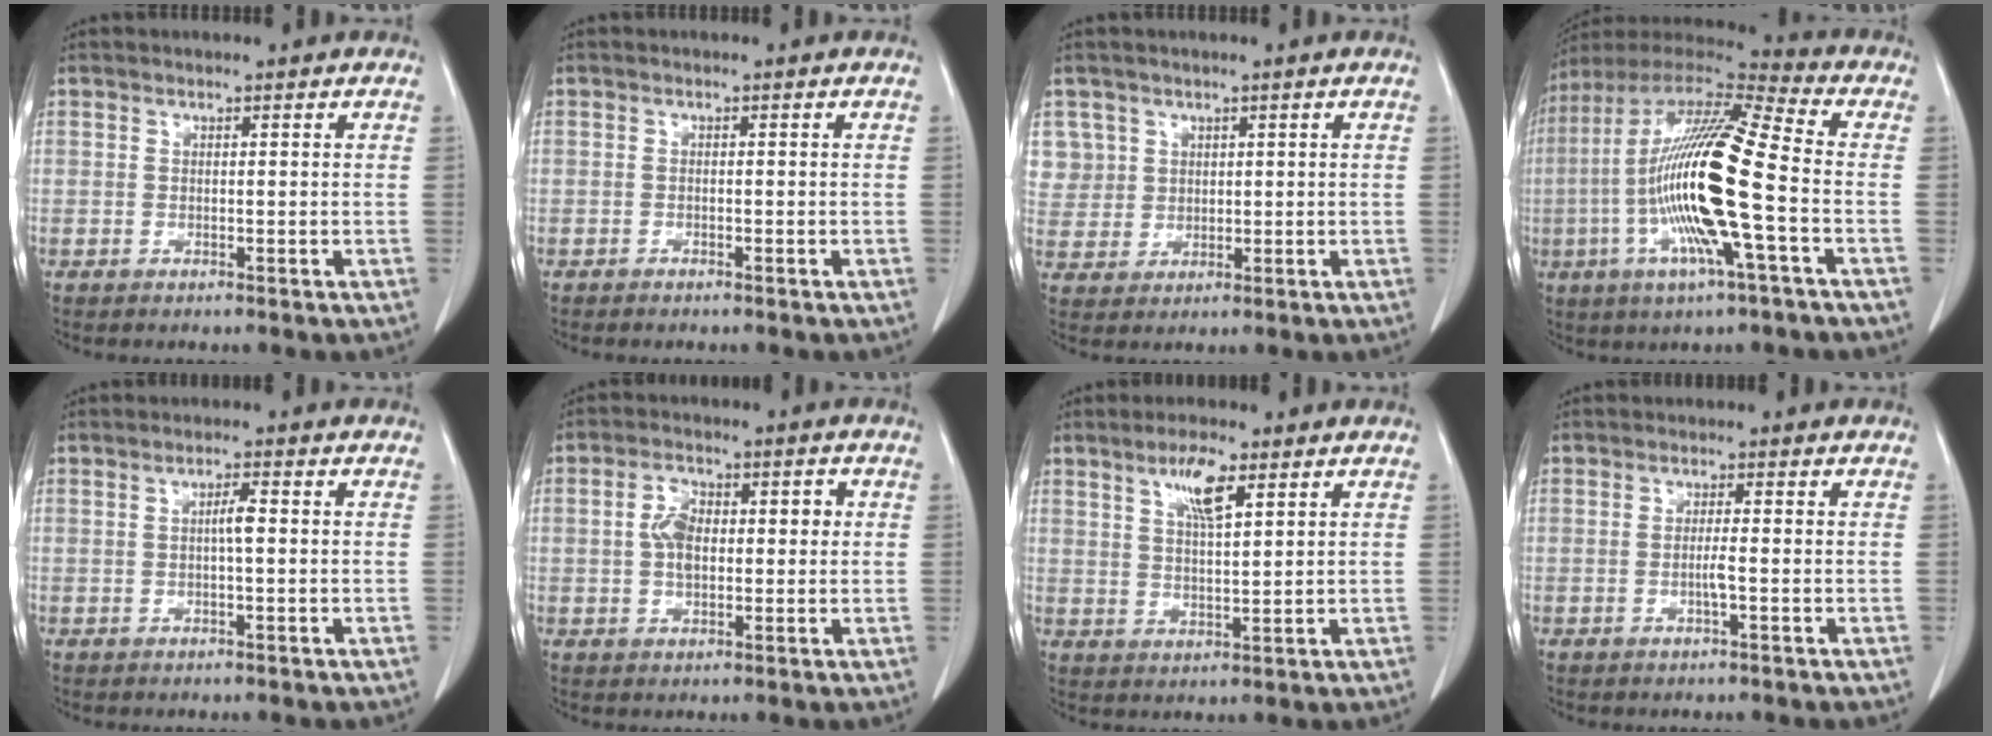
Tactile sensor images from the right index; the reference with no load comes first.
{"total": 1.4, "force": [-1.1, 0.6, 0.6], "torque": [-0.011, 0.000, -0.013]}
{"total": 7.8, "force": [2.9, 7.2, 0.8], "torque": [-0.029, 0.025, 0.076]}
{"total": 21.1, "force": [-3.8, 2.0, 20.7], "torque": [-0.423, -0.012, -0.078]}
{"total": 2.6, "force": [0.1, 0.6, 2.5], "torque": [-0.050, 0.007, 0.004]}
{"total": 7.1, "force": [0.6, 3.9, 5.8], "torque": [-0.110, 0.026, 0.011]}
{"total": 6.3, "force": [3.3, 1.5, 5.2], "torque": [-0.098, 0.002, 0.060]}
{"total": 2.3, "force": [-0.6, 0.3, 2.2], "torque": [-0.045, 0.001, -0.010]}